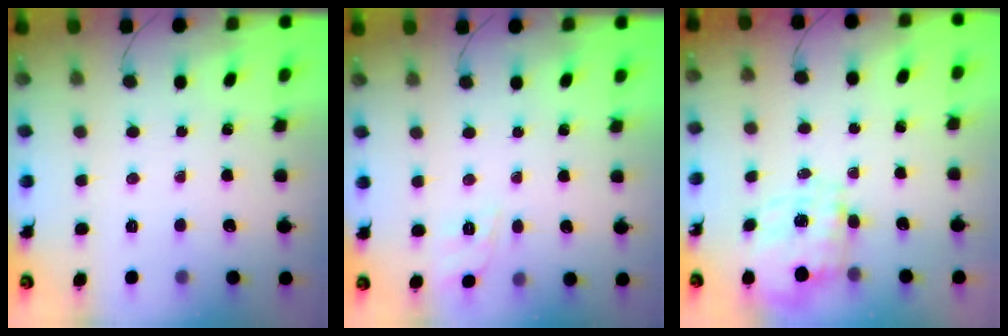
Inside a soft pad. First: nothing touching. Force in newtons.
{"total": 7.4, "press": 7.2, "slide": 1.8}
{"total": 3.0, "press": 2.7, "slide": 1.2}